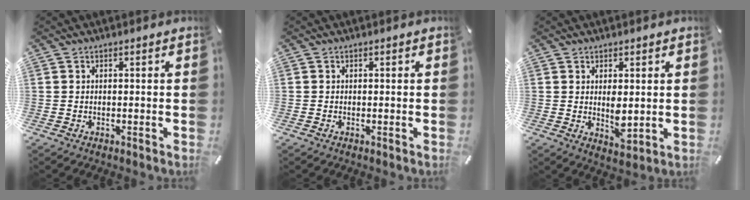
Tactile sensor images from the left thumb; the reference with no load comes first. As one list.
[{"total": 0.0}, {"total": 5.0, "force": [0.9, 2.7, 4.1], "torque": [-0.072, -0.005, 0.014]}]